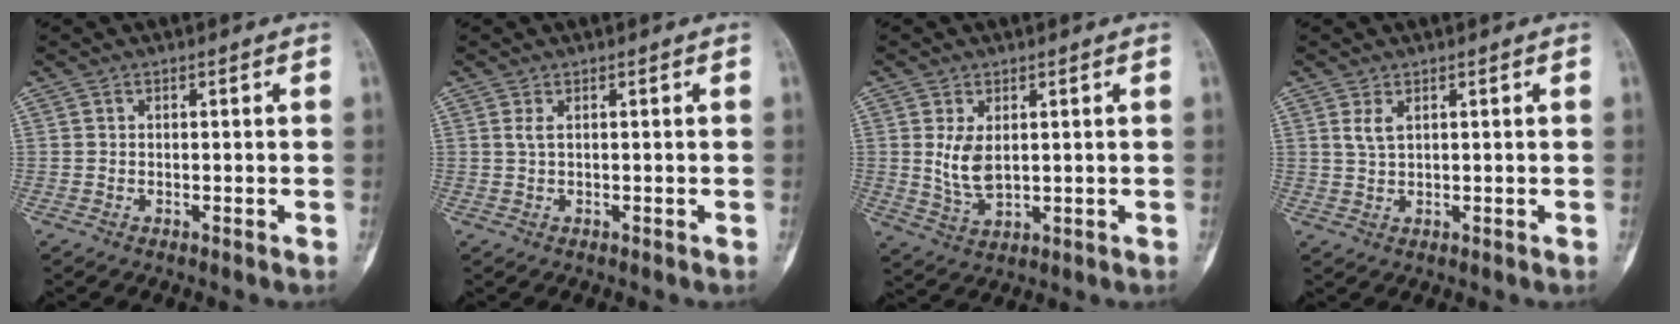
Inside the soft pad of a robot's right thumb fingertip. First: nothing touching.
{"total": 1.0, "force": [0.4, 0.2, 0.9], "torque": [-0.027, 0.007, 0.010]}
{"total": 5.7, "force": [1.1, 3.3, 4.6], "torque": [-0.081, -0.010, 0.030]}
{"total": 2.3, "force": [1.1, 1.0, 1.7], "torque": [-0.035, 0.002, 0.030]}